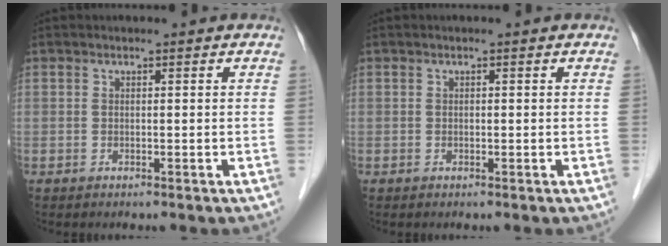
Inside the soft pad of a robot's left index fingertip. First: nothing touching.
{"total": 0.0}